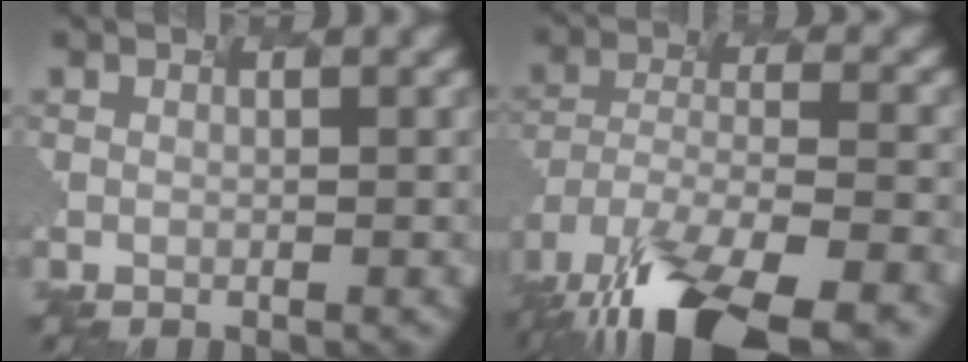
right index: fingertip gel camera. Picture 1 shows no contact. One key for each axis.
{"total": 13.6, "fx": -10.4, "fy": 4.2, "fz": 7.7, "tx": -0.210, "ty": -0.037, "tz": -0.149}